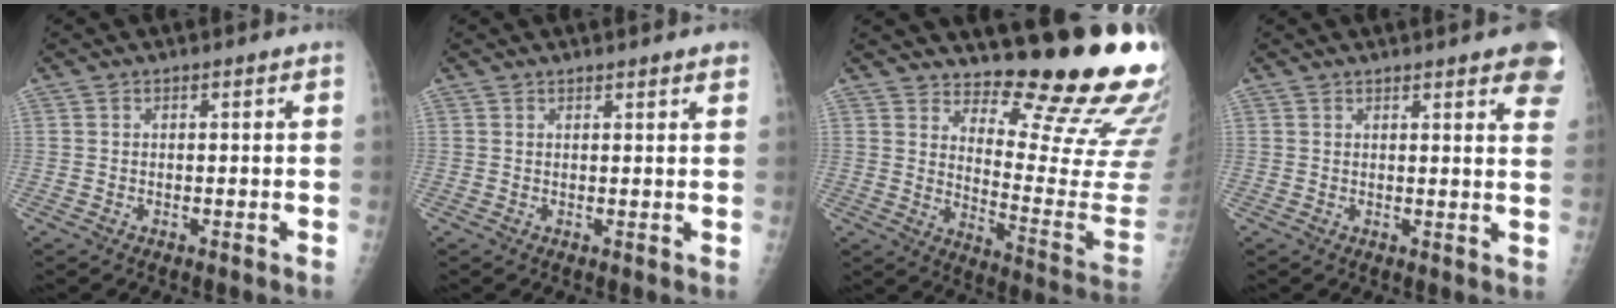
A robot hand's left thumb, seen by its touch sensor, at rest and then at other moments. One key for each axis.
{"total": 2.3, "fx": 2.0, "fy": 0.3, "fz": 1.2, "tx": -0.007, "ty": -0.004, "tz": 0.020}
{"total": 19.3, "fx": 15.8, "fy": 3.3, "fz": 10.5, "tx": -0.108, "ty": -0.177, "tz": 0.216}
{"total": 10.5, "fx": 6.7, "fy": 2.3, "fz": 7.7, "tx": -0.069, "ty": -0.018, "tz": 0.065}